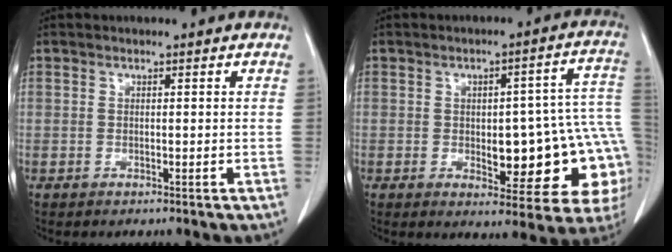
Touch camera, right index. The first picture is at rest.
{"total": 17.2, "force": [-3.0, 5.7, 15.9], "torque": [-0.127, 0.038, -0.018]}